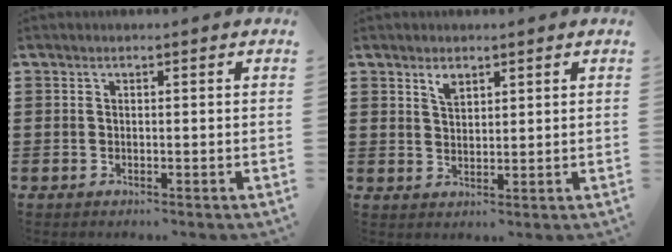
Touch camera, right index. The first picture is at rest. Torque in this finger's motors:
{"motor_torque": [0.00, 0.00, 0.01, 0.04]}